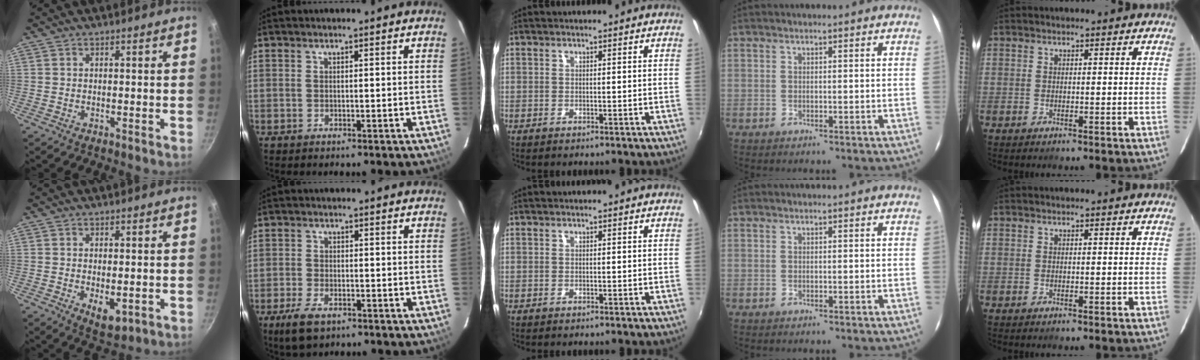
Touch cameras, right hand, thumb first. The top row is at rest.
{"thumb": {"total": 5.2, "force": [-1.0, 2.6, 4.3], "torque": [-0.060, -0.011, -0.006]}, "index": {"total": 6.2, "force": [-3.9, 2.9, 3.8], "torque": [-0.101, -0.012, -0.071]}}